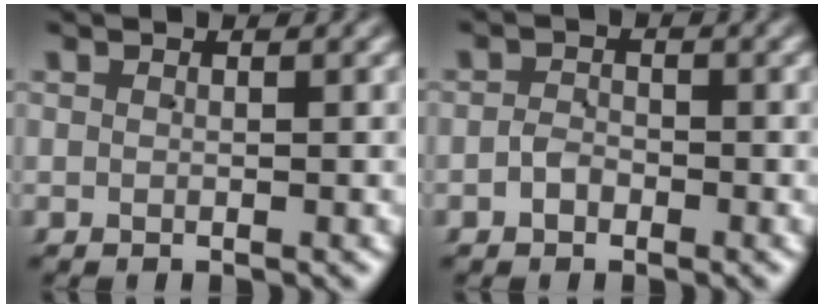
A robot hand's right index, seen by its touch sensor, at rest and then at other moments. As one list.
[{"total": 1.5, "force": [-1.2, 0.9, -0.1], "torque": [0.004, 0.003, -0.023]}]